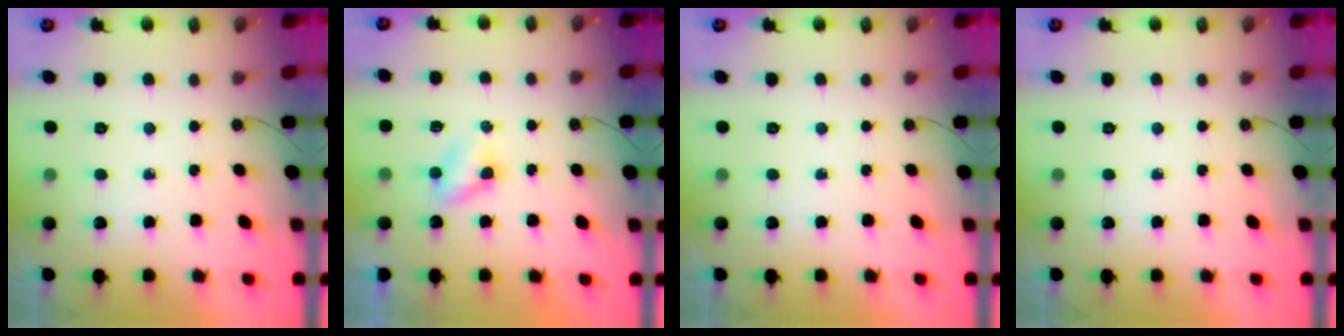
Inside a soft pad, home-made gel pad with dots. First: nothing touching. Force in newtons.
{"total": 3.3, "press": 3.3, "slide": 0.4}
{"total": 0.0}
{"total": 0.0}